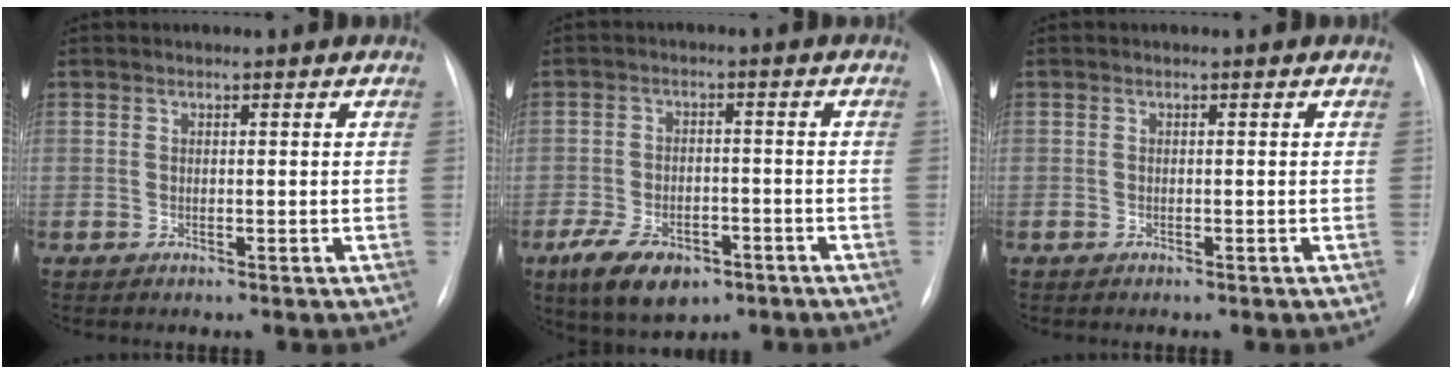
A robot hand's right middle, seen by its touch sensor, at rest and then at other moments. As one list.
[{"total": 9.8, "force": [-5.8, 5.2, 5.9], "torque": [-0.105, -0.004, -0.089]}, {"total": 0.8, "force": [-0.7, 0.3, 0.4], "torque": [-0.006, -0.001, -0.005]}]